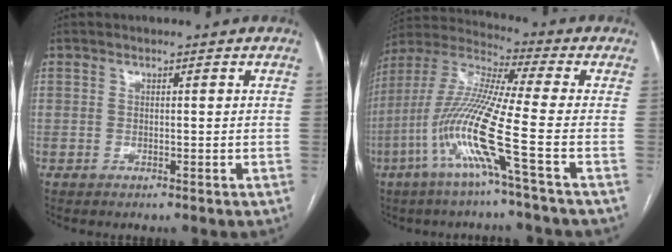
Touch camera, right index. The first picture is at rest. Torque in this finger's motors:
{"motor_torque": [1.48, -0.66, 1.05, 0.21]}